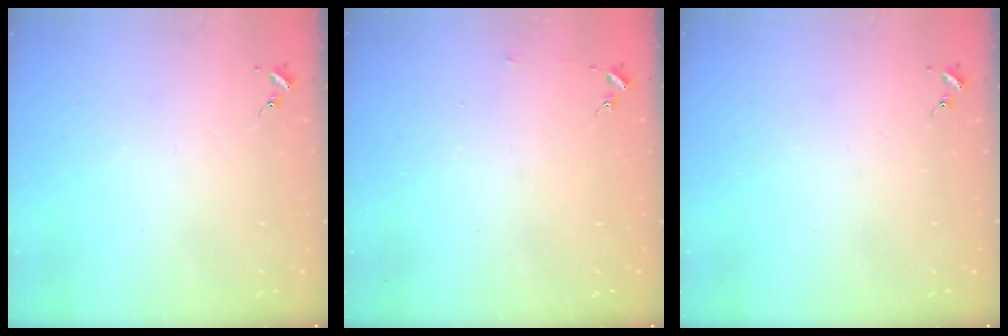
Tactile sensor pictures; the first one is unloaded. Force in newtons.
{"total": 2.5, "press": 2.5, "slide": 0.2}
{"total": 0.0}